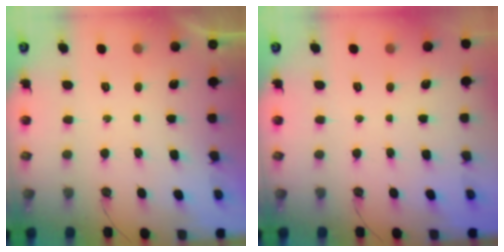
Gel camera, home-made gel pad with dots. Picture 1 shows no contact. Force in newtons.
{"total": 0.0}